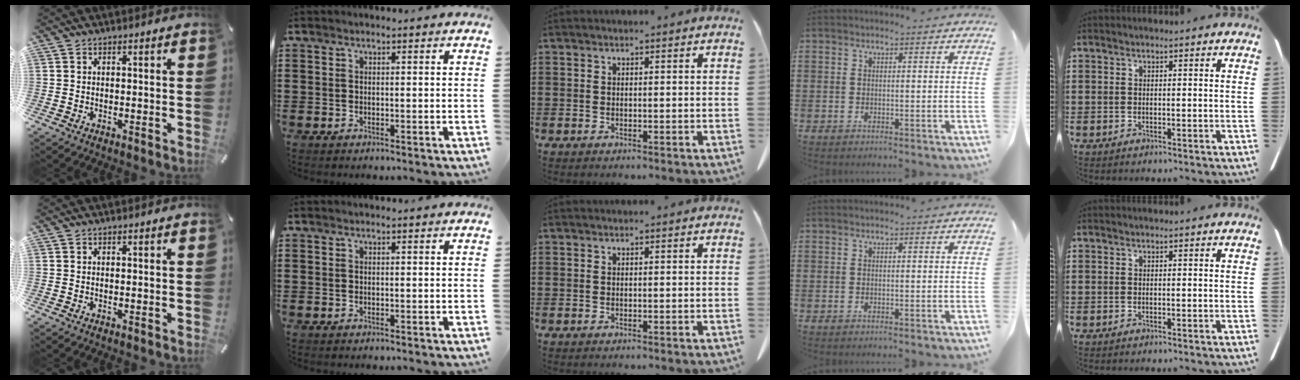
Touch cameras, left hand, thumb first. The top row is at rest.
{}